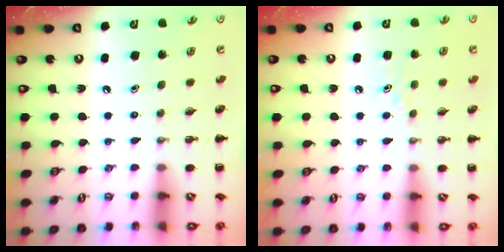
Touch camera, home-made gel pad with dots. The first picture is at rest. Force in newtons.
{"total": 3.4, "press": 3.2, "slide": 1.3}